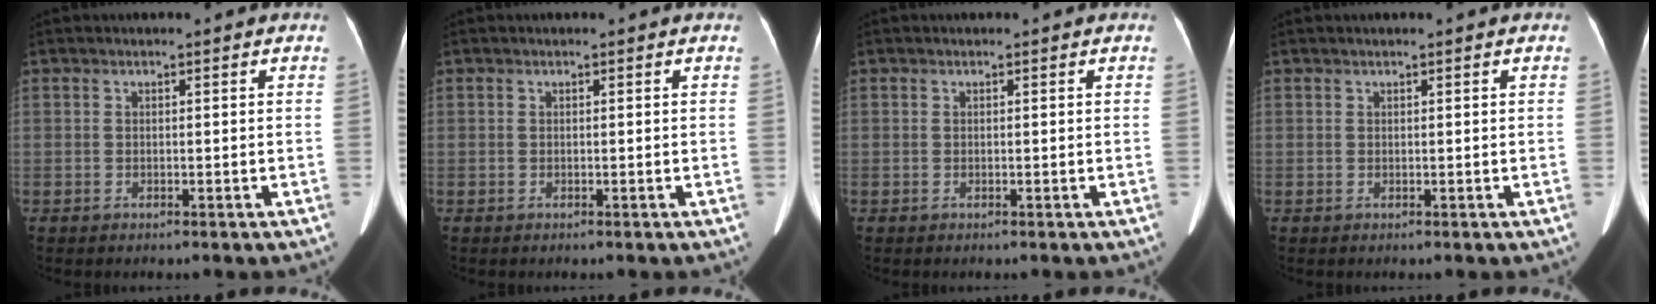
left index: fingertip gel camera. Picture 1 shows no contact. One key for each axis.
{"total": 0.0}
{"total": 0.0}
{"total": 1.1, "fx": -1.1, "fy": -0.3, "fz": -0.2, "tx": 0.001, "ty": 0.000, "tz": -0.010}